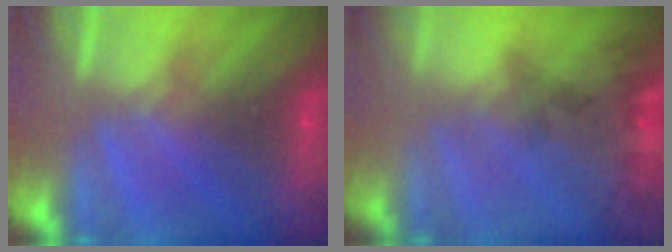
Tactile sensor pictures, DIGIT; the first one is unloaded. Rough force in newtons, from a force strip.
{"total": 7.6}